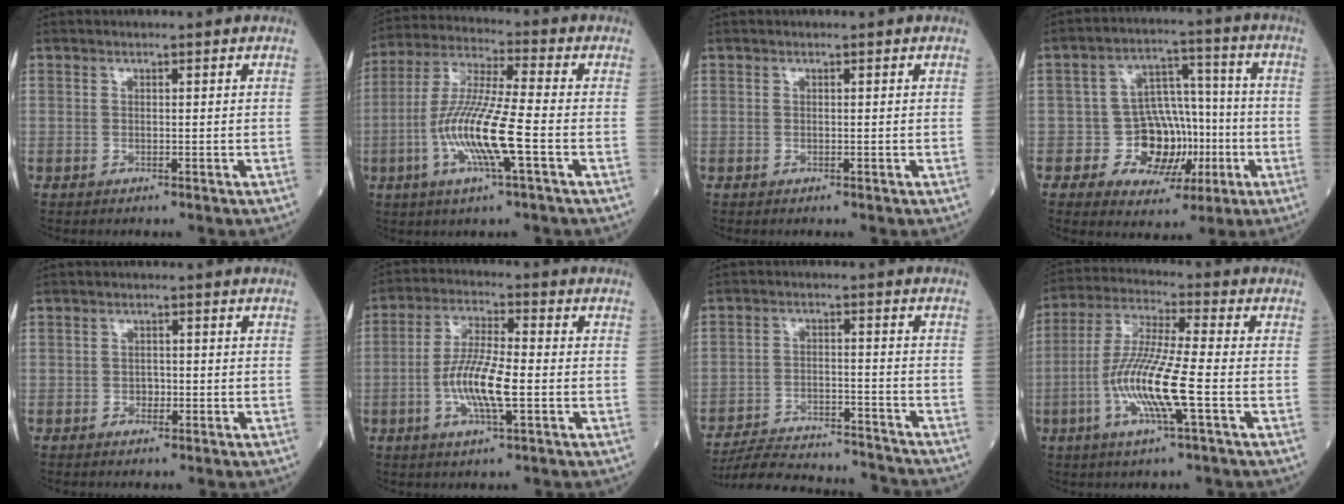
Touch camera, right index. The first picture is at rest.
{"total": 12.6, "force": [-3.5, 0.6, 12.1], "torque": [-0.246, -0.005, -0.071]}
{"total": 0.0}
{"total": 9.7, "force": [-2.5, 7.9, 5.0], "torque": [-0.062, 0.031, -0.031]}
{"total": 1.5, "force": [-0.5, 1.2, 0.8], "torque": [-0.007, 0.005, -0.008]}
{"total": 9.3, "force": [-2.1, 1.7, 8.9], "torque": [-0.175, -0.001, -0.043]}
{"total": 15.6, "force": [-15.0, 2.1, 3.7], "torque": [-0.071, 0.004, -0.221]}
{"total": 12.0, "force": [-3.3, 0.4, 11.5], "torque": [-0.235, -0.006, -0.068]}